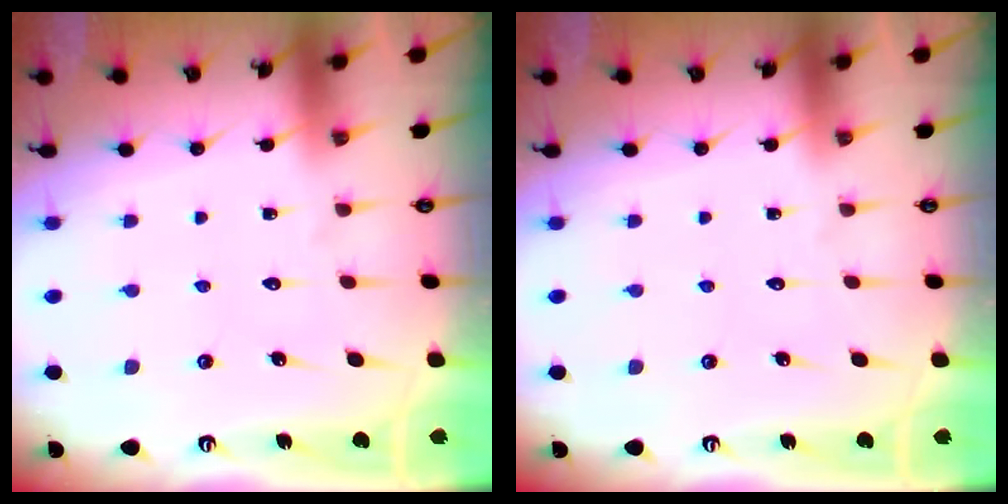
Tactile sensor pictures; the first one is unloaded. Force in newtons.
{"total": 0.0}